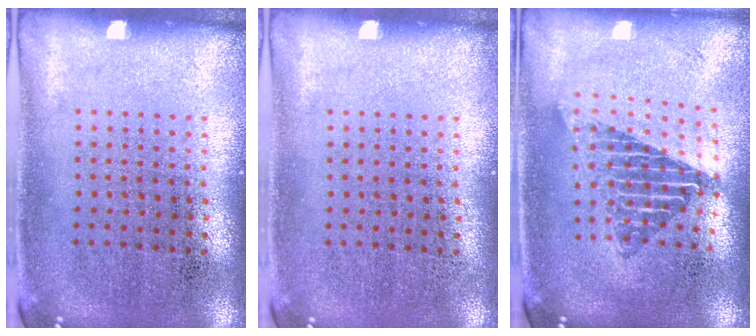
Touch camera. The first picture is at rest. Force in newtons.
{"total": 0.0}
{"total": 1.7, "press": 1.3, "slide": 1.1}